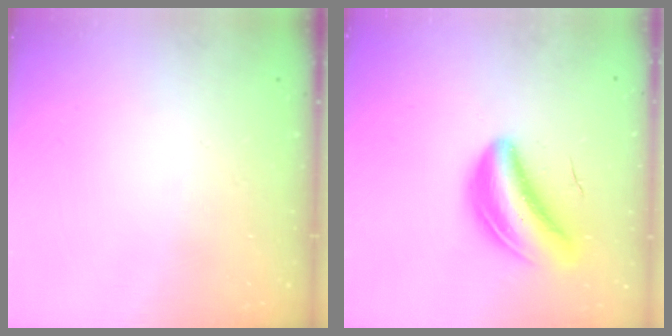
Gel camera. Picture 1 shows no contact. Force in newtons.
{"total": 8.9, "press": 8.5, "slide": 2.4}